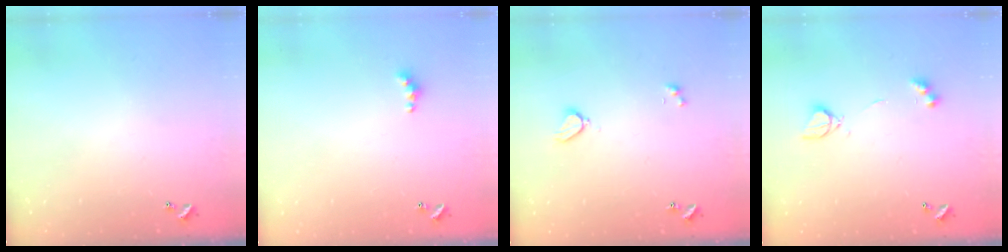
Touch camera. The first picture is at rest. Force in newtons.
{"total": 2.8, "press": 2.8, "slide": 0.5}
{"total": 2.1, "press": 2.0, "slide": 0.5}
{"total": 4.4, "press": 4.3, "slide": 0.8}